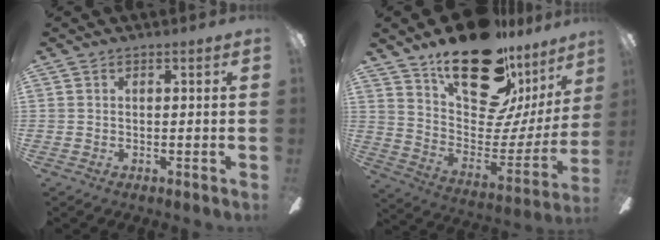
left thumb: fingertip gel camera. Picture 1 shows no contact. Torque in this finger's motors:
{"motor_torque": [2.53, 1.37, 1.43, -1.34, 0.35]}